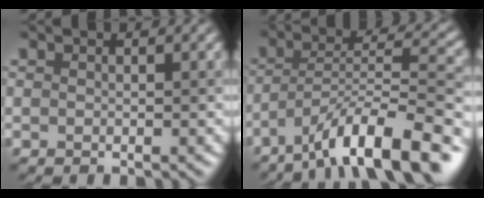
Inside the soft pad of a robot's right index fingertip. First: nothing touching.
{"total": 11.1, "force": [-7.4, 2.9, 7.8], "torque": [-0.122, 0.016, -0.133]}